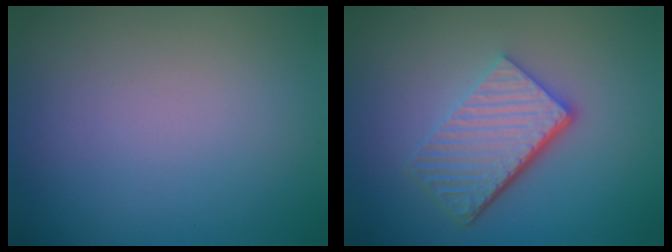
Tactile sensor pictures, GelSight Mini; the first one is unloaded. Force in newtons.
{"total": 5.7, "press": 4.0, "slide": 4.1}